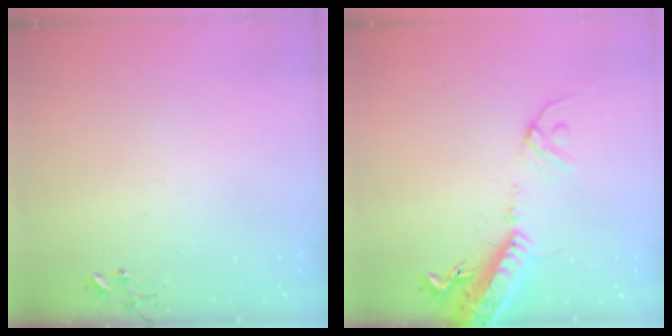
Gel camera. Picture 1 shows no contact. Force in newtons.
{"total": 17.4, "press": 16.9, "slide": 4.1}